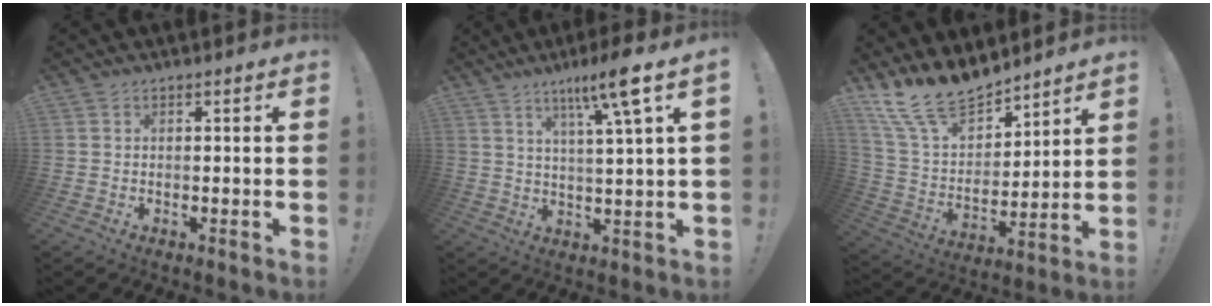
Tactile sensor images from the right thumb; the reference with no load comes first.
{"total": 11.1, "force": [6.0, -0.3, 9.4], "torque": [-0.154, -0.028, 0.085]}
{"total": 17.1, "force": [14.2, 6.9, 6.6], "torque": [-0.141, -0.110, 0.268]}